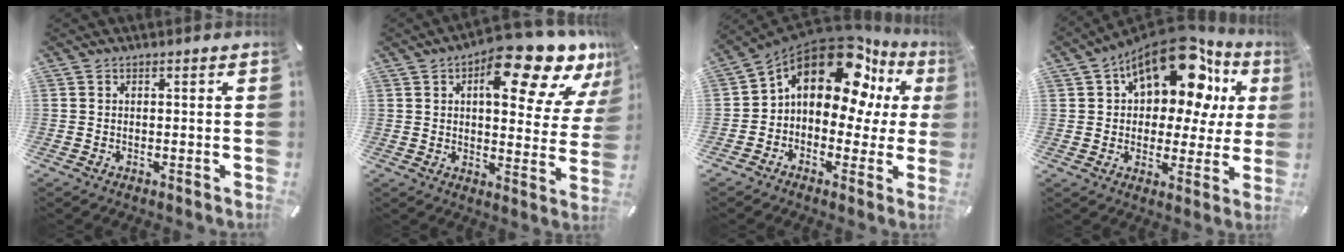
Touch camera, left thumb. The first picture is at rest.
{"total": 18.4, "force": [10.7, 7.4, 12.9], "torque": [-0.170, -0.064, 0.168]}
{"total": 16.5, "force": [8.2, 9.6, 10.6], "torque": [-0.180, -0.057, 0.134]}
{"total": 19.8, "force": [10.9, 10.1, 13.1], "torque": [-0.210, -0.072, 0.182]}